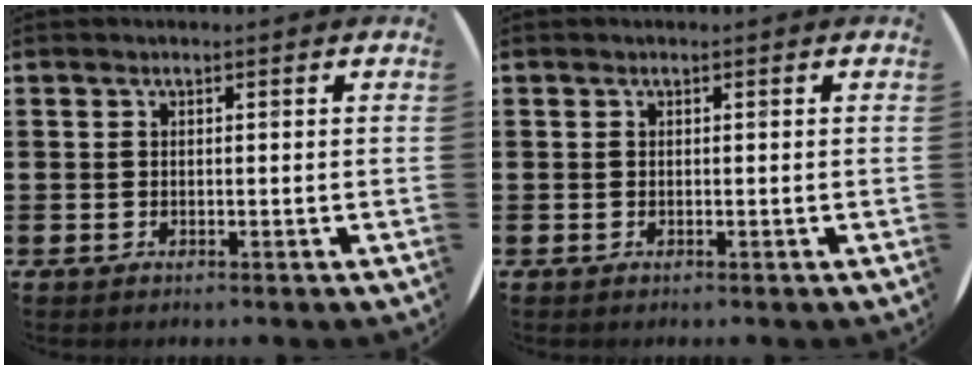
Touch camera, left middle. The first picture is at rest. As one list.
[{"total": 0.0}]